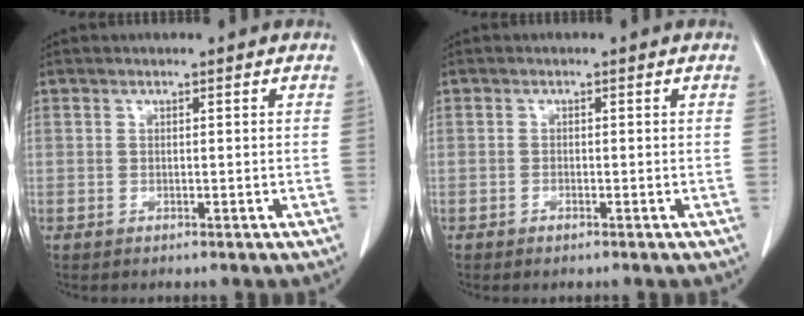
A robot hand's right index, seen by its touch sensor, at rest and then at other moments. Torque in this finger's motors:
{"motor_torque": [-0.02, 0.07, -0.04, -0.01]}